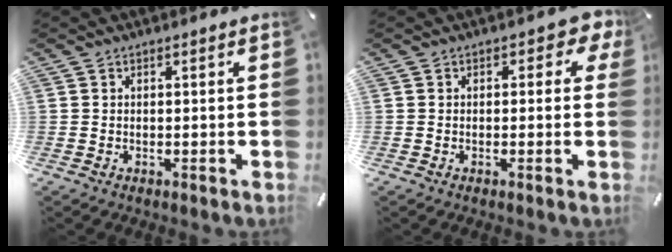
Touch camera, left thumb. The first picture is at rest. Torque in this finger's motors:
{"motor_torque": [0.08, 0.03, 0.20, 0.06, 0.00]}